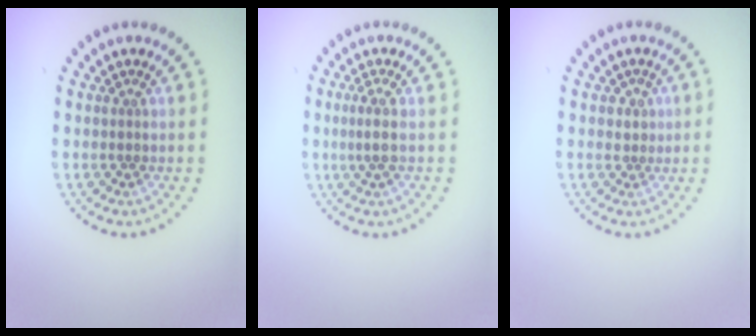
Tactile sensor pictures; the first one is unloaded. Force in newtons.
{"total": 1.8, "press": 1.2, "slide": 1.2}
{"total": 1.5, "press": 1.3, "slide": 0.8}